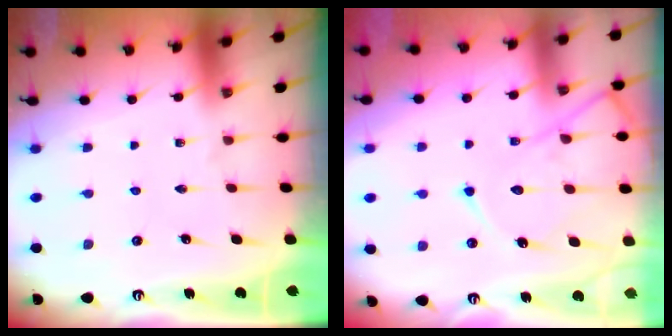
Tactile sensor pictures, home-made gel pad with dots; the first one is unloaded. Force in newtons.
{"total": 13.4, "press": 13.4, "slide": 1.4}